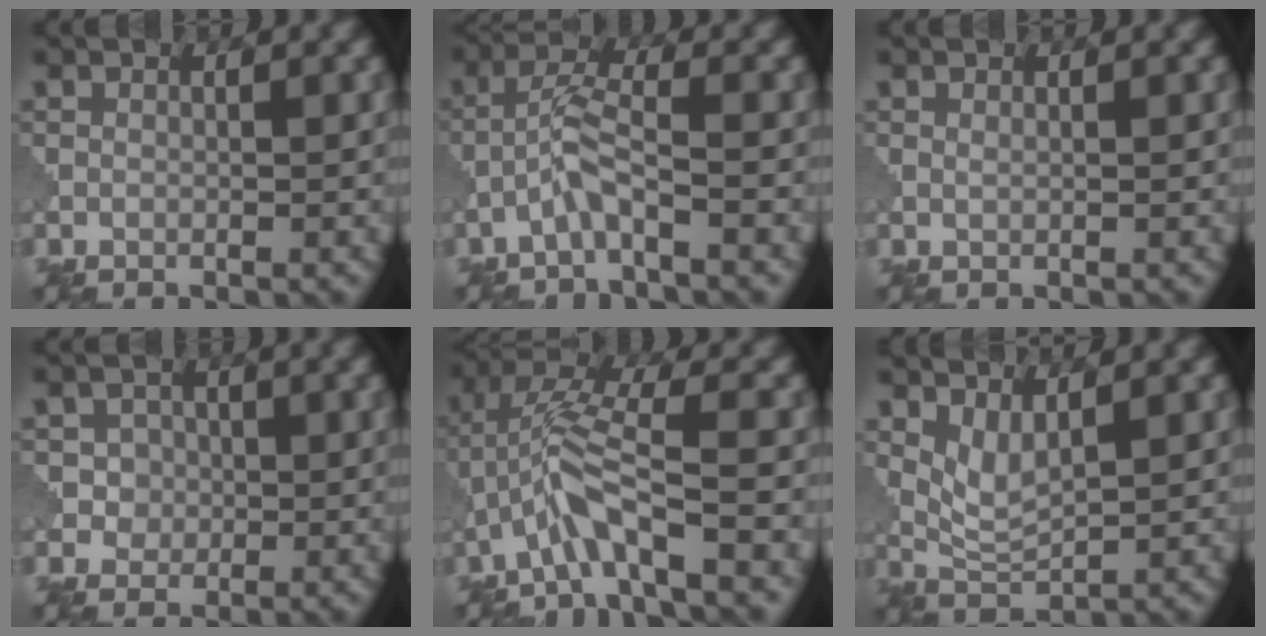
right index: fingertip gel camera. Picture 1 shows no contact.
{"total": 3.0, "force": [-1.5, 0.3, 2.5], "torque": [-0.058, 0.013, -0.037]}
{"total": 0.5, "force": [0.5, 0.1, 0.2], "torque": [-0.006, -0.002, 0.007]}
{"total": 2.6, "force": [0.3, 2.5, 0.7], "torque": [0.002, 0.000, 0.006]}
{"total": 4.9, "force": [-2.5, 0.7, 4.2], "torque": [-0.091, 0.015, -0.052]}
{"total": 2.8, "force": [1.5, 0.9, 2.1], "torque": [-0.051, -0.012, 0.040]}